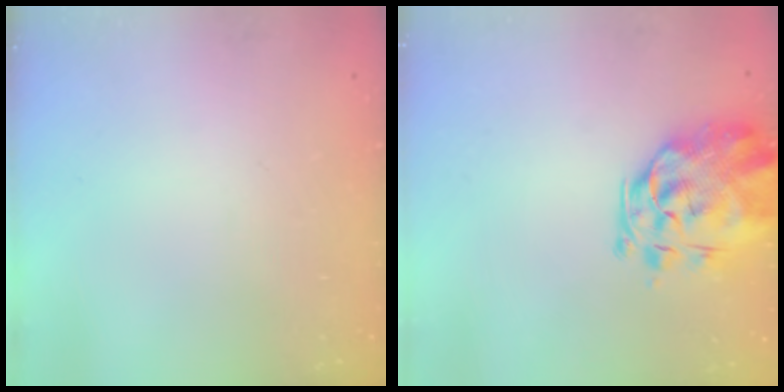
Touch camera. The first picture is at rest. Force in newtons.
{"total": 2.5, "press": 2.3, "slide": 1.0}